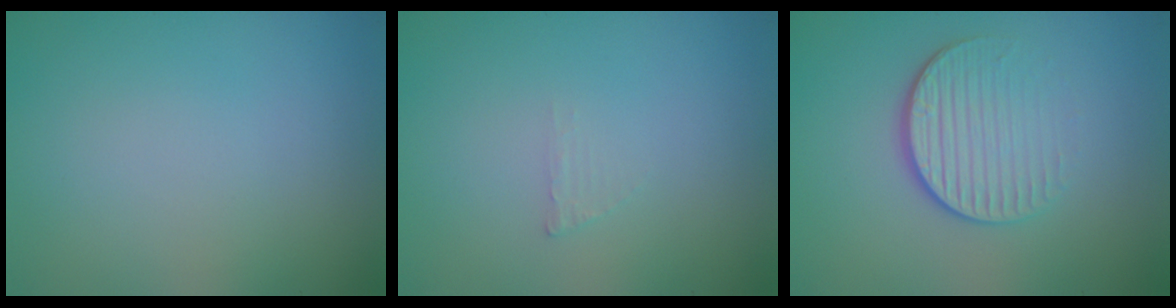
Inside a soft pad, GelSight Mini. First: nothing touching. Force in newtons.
{"total": 0.6, "press": 0.6, "slide": 0.1}
{"total": 4.1, "press": 2.7, "slide": 3.1}